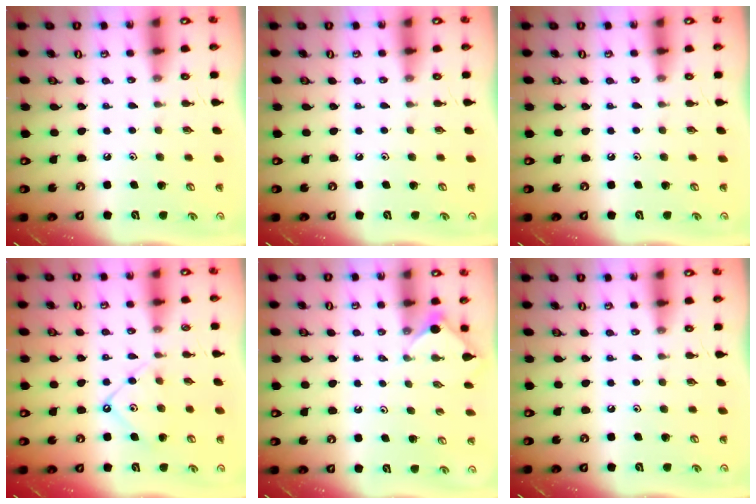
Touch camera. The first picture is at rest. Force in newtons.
{"total": 0.0}
{"total": 0.0}
{"total": 8.4, "press": 8.4, "slide": 0.9}
{"total": 2.3, "press": 2.2, "slide": 0.3}
{"total": 0.0}